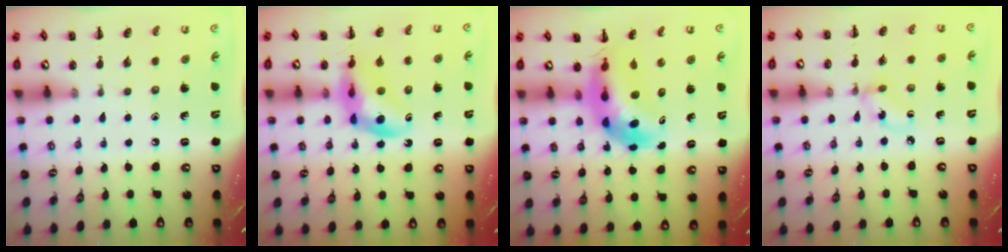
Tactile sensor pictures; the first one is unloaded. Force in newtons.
{"total": 11.2, "press": 10.7, "slide": 3.1}
{"total": 7.6, "press": 7.2, "slide": 2.5}
{"total": 2.4, "press": 2.4, "slide": 0.6}